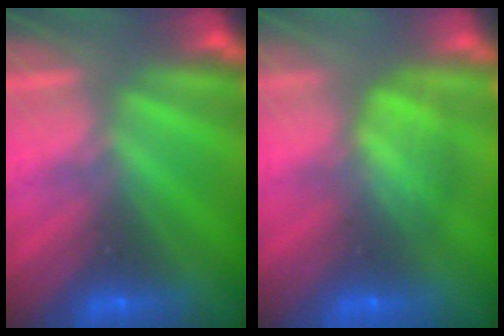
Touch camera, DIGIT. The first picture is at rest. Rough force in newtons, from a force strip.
{"total": 7.0}